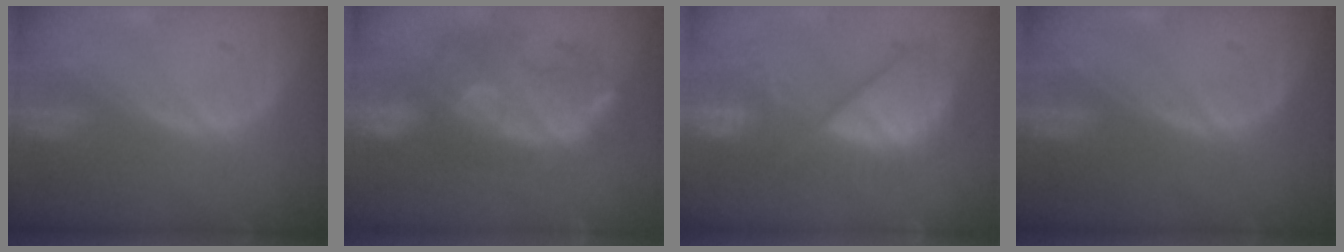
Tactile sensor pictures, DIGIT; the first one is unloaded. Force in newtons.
{"total": 10.8, "press": 10.1, "slide": 3.8}
{"total": 10.1, "press": 9.5, "slide": 3.5}
{"total": 0.0}